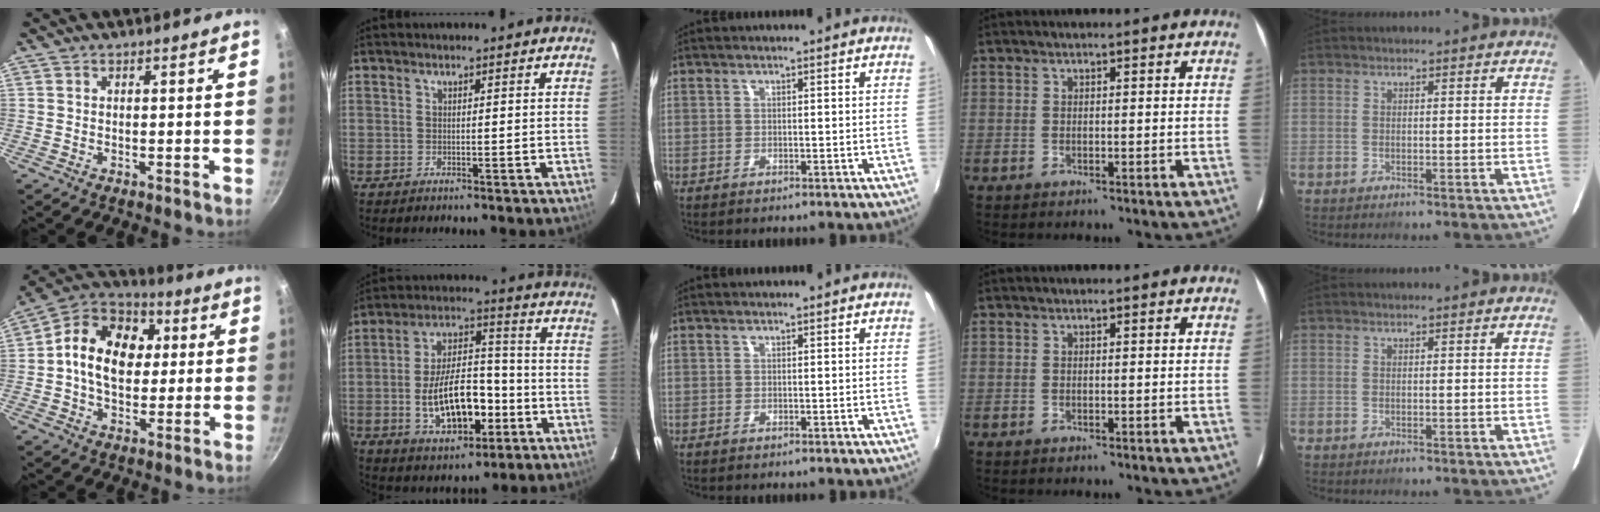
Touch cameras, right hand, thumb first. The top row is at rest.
{"thumb": {"total": 16.1, "force": [2.0, 11.8, 10.9], "torque": [-0.147, 0.019, 0.012]}, "index": {"total": 15.6, "force": [-4.6, 7.9, 12.6], "torque": [-0.240, 0.016, -0.060]}}